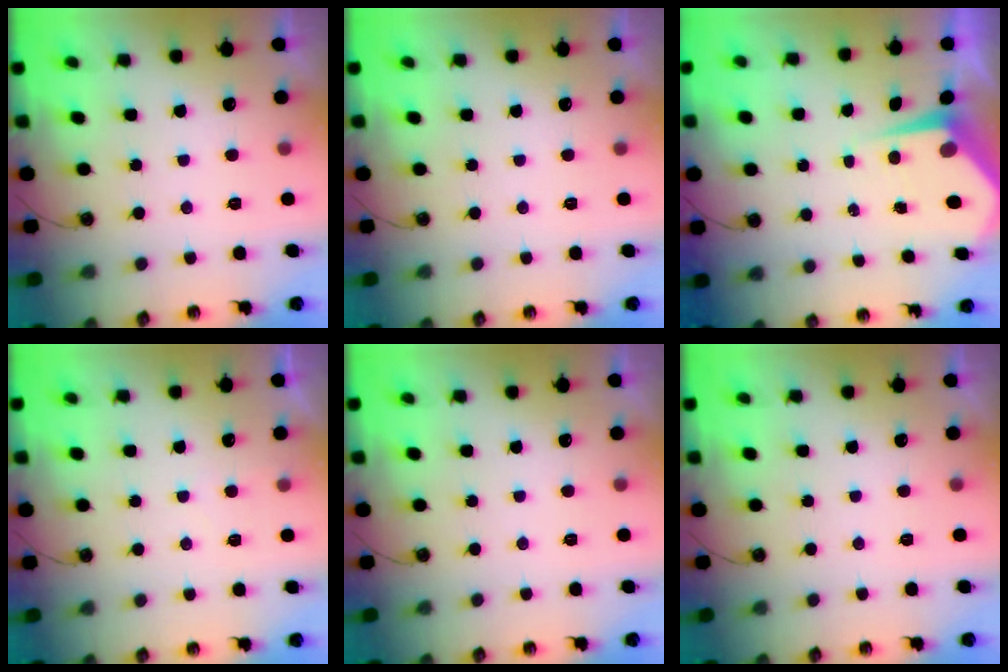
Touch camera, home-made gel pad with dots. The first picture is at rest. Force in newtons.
{"total": 0.0}
{"total": 5.2, "press": 5.2, "slide": 0.4}
{"total": 2.0, "press": 2.0, "slide": 0.3}
{"total": 0.0}
{"total": 0.0}